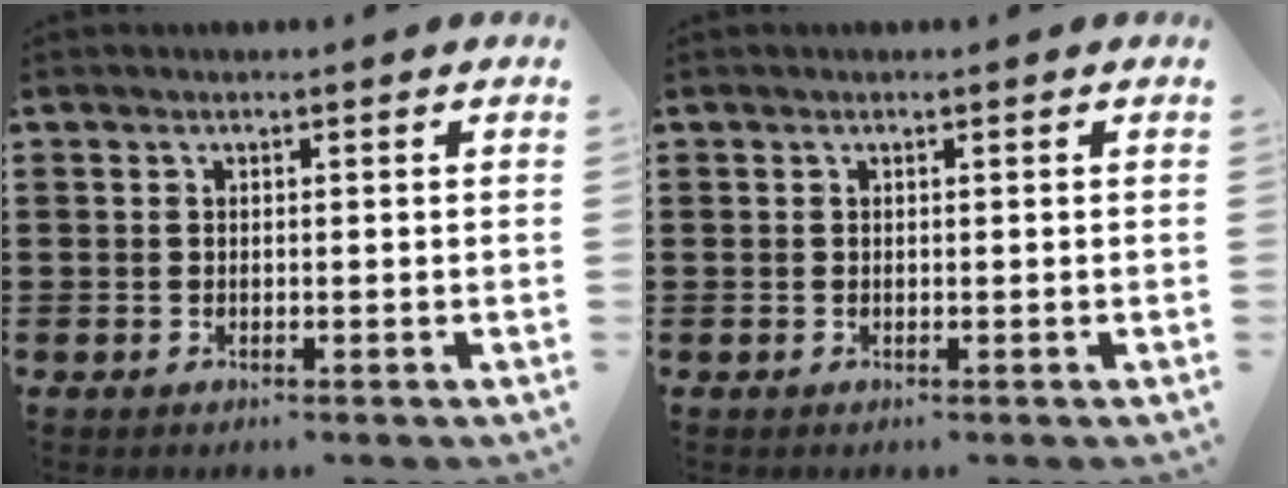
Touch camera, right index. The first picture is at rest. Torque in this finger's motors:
{"motor_torque": [0.15, 0.16, 0.00, 0.00]}